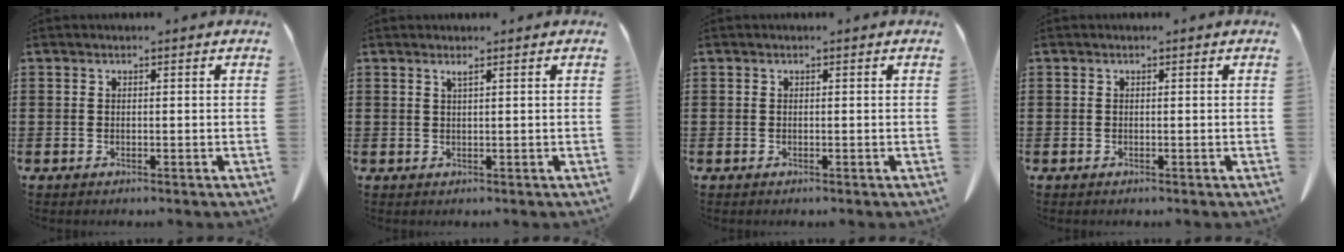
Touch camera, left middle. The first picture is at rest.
{"total": 1.0, "force": [0.7, -0.2, 0.7], "torque": [-0.014, -0.005, 0.014]}
{"total": 0.0}
{"total": 0.0}